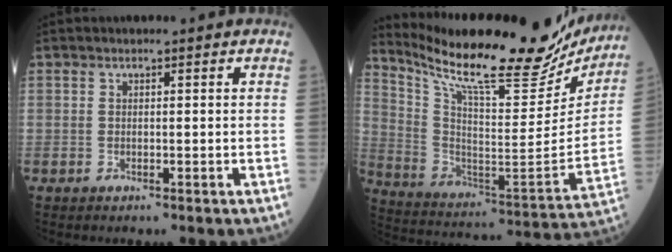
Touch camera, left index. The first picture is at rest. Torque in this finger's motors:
{"motor_torque": [0.99, -1.15, 0.36, 0.09]}